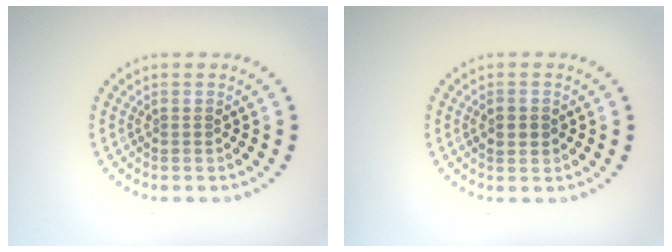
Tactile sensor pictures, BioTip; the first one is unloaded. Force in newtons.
{"total": 1.6, "press": 1.6, "slide": 0.1}